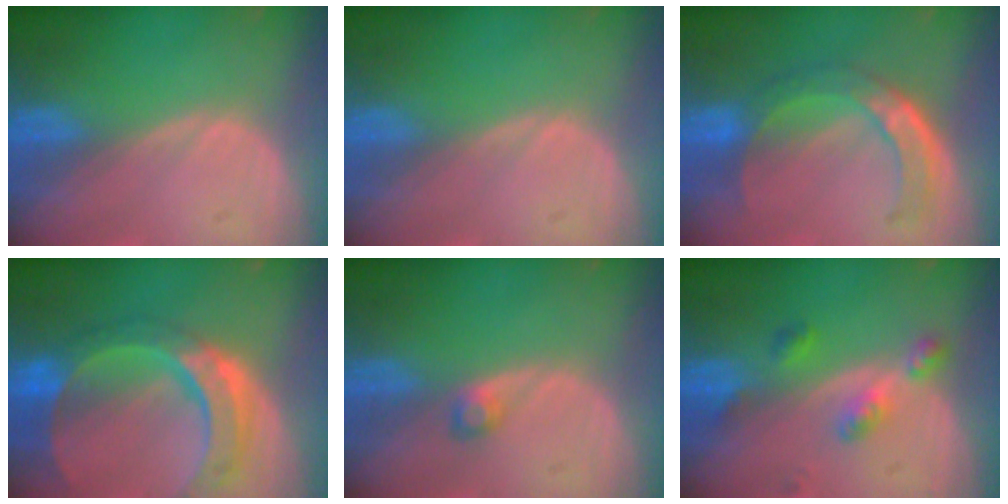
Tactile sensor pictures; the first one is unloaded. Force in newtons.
{"total": 0.0}
{"total": 8.1, "press": 6.8, "slide": 4.4}
{"total": 10.9, "press": 9.2, "slide": 6.0}
{"total": 1.6, "press": 1.6, "slide": 0.3}
{"total": 4.7, "press": 4.2, "slide": 2.0}